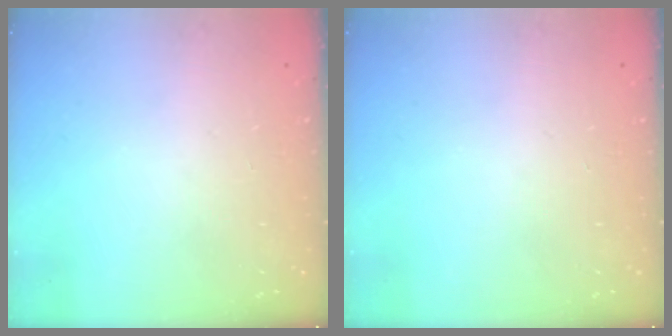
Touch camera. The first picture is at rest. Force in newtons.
{"total": 0.6, "press": 0.0, "slide": 0.6}